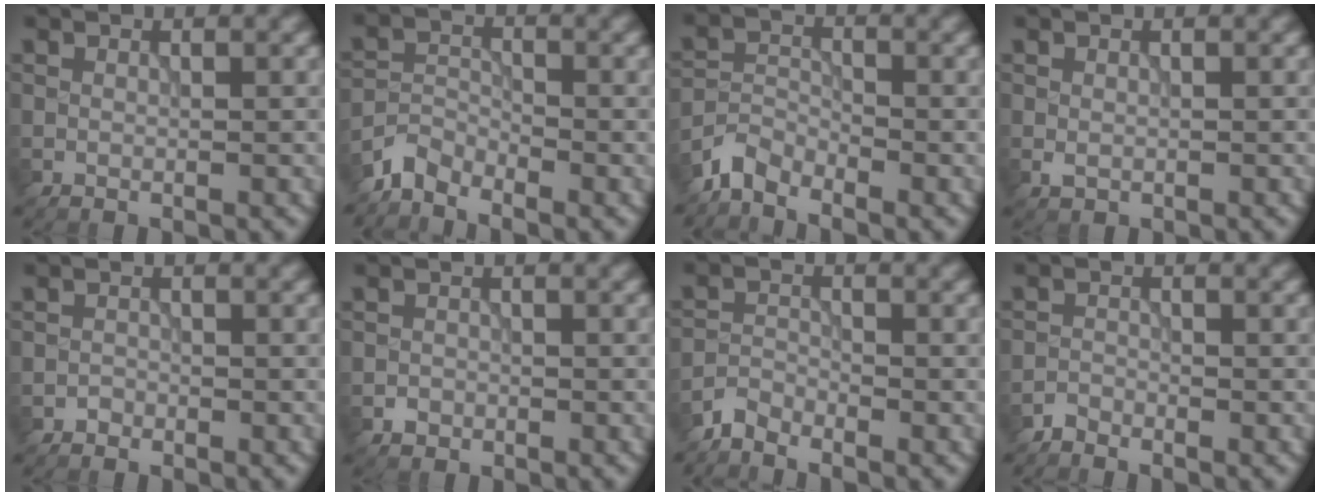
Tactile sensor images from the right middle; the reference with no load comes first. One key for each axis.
{"total": 2.7, "fx": -2.5, "fy": 0.9, "fz": 0.4, "tx": -0.006, "ty": 0.004, "tz": -0.061}
{"total": 2.8, "fx": -2.6, "fy": 0.9, "fz": 0.6, "tx": -0.011, "ty": 0.003, "tz": -0.063}
{"total": 0.8, "fx": -0.2, "fy": 0.6, "fz": 0.4, "tx": -0.009, "ty": -0.003, "tz": -0.004}
{"total": 0.7, "fx": -0.6, "fy": 0.4, "fz": -0.1, "tx": 0.006, "ty": 0.000, "tz": -0.009}
{"total": 0.9, "fx": -0.5, "fy": 0.7, "fz": 0.1, "tx": 0.006, "ty": -0.001, "tz": -0.009}
{"total": 1.9, "fx": -1.8, "fy": 0.5, "fz": 0.2, "tx": -0.005, "ty": 0.002, "tz": -0.045}
{"total": 1.3, "fx": -1.2, "fy": 0.3, "fz": 0.0, "tx": 0.002, "ty": 0.002, "tz": -0.028}